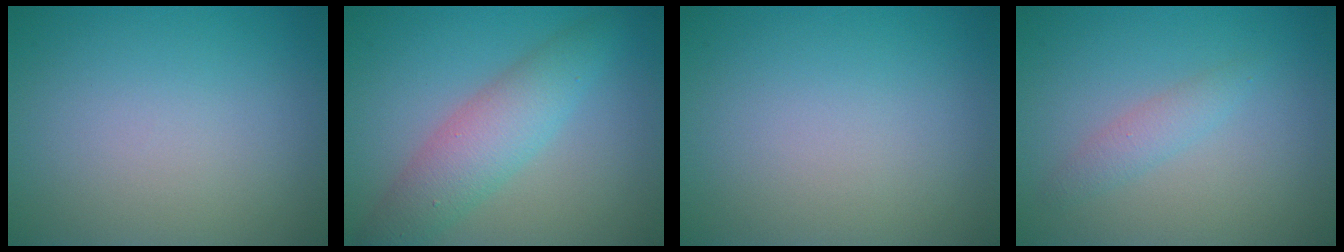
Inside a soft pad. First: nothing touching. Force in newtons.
{"total": 4.6, "press": 4.6, "slide": 0.1}
{"total": 0.0}
{"total": 1.6, "press": 1.6, "slide": 0.0}